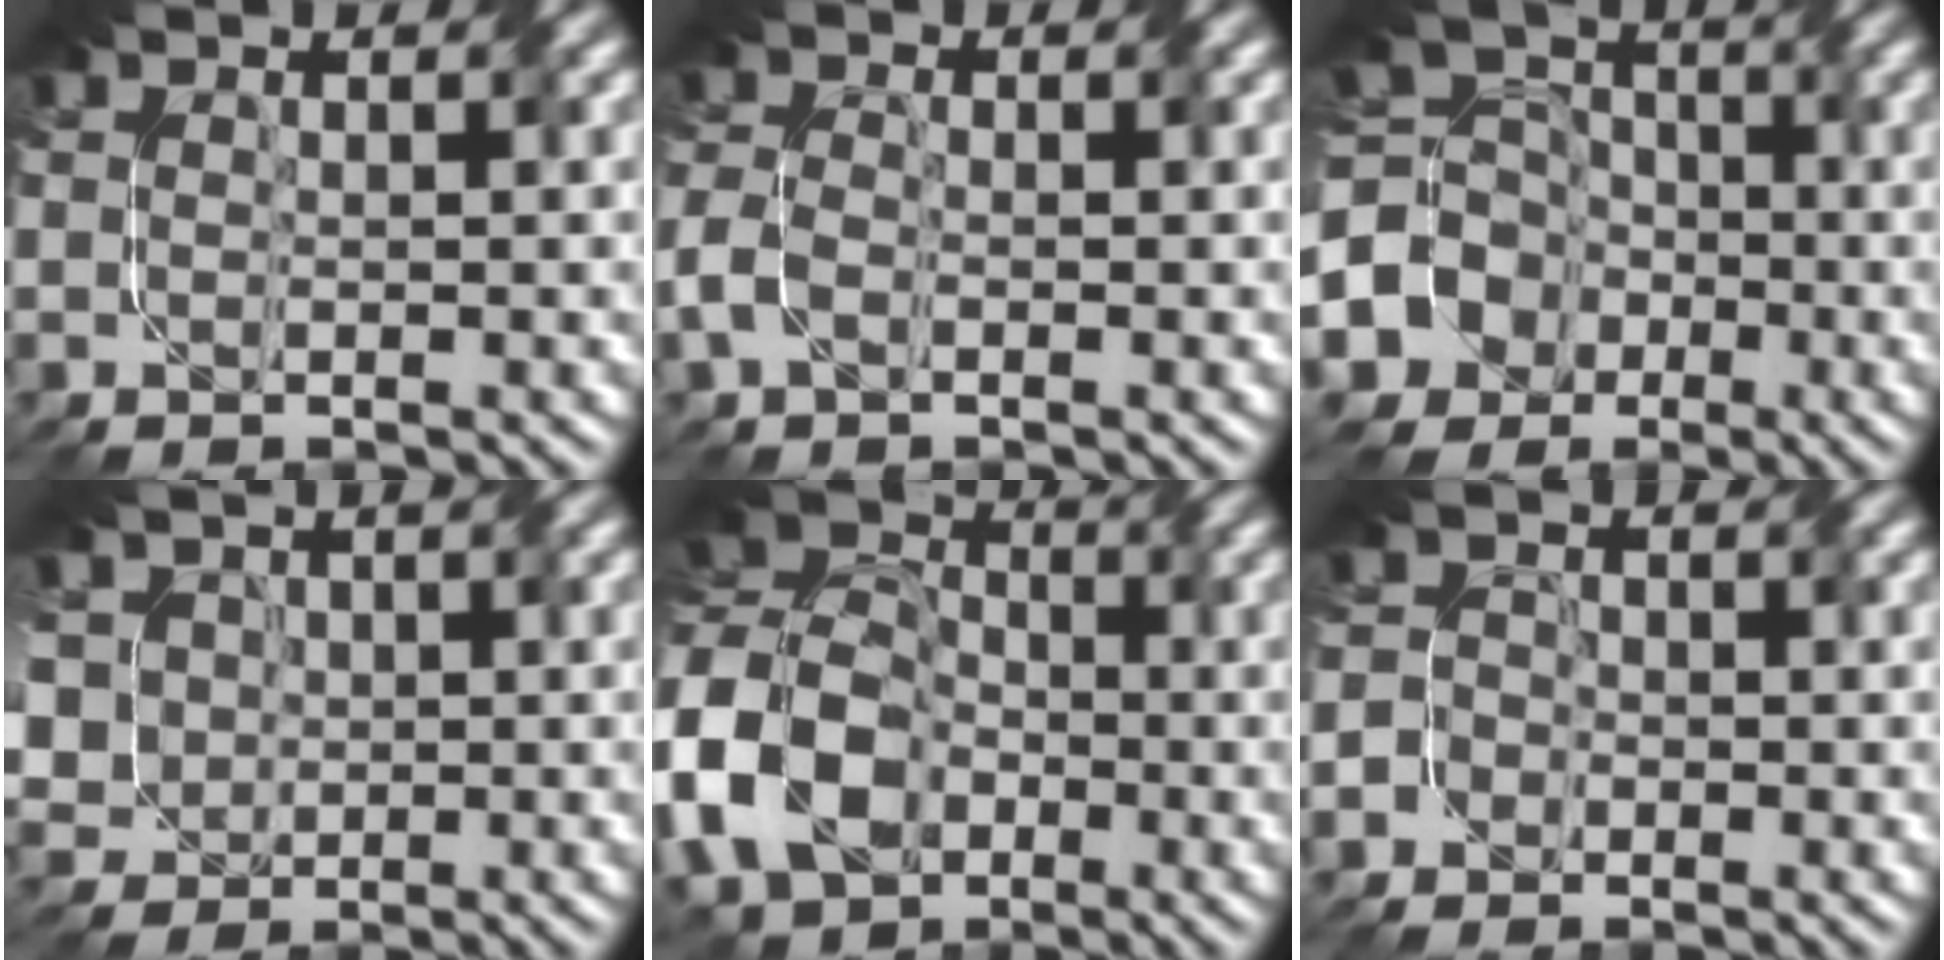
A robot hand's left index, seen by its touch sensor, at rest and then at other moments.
{"total": 2.4, "force": [-1.5, 1.1, 1.5], "torque": [-0.041, 0.005, -0.036]}
{"total": 6.6, "force": [-2.7, 5.5, 2.6], "torque": [-0.069, 0.010, -0.058]}
{"total": 6.1, "force": [0.9, 5.2, 3.1], "torque": [-0.085, 0.021, -0.009]}
{"total": 10.9, "force": [-3.4, 8.0, 6.6], "torque": [-0.160, 0.005, -0.081]}
{"total": 2.5, "force": [-1.7, 1.8, 0.0], "torque": [0.020, 0.010, -0.036]}